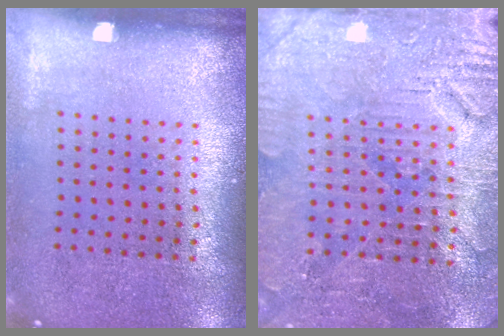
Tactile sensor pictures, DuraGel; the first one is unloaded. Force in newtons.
{"total": 3.4, "press": 3.3, "slide": 0.4}